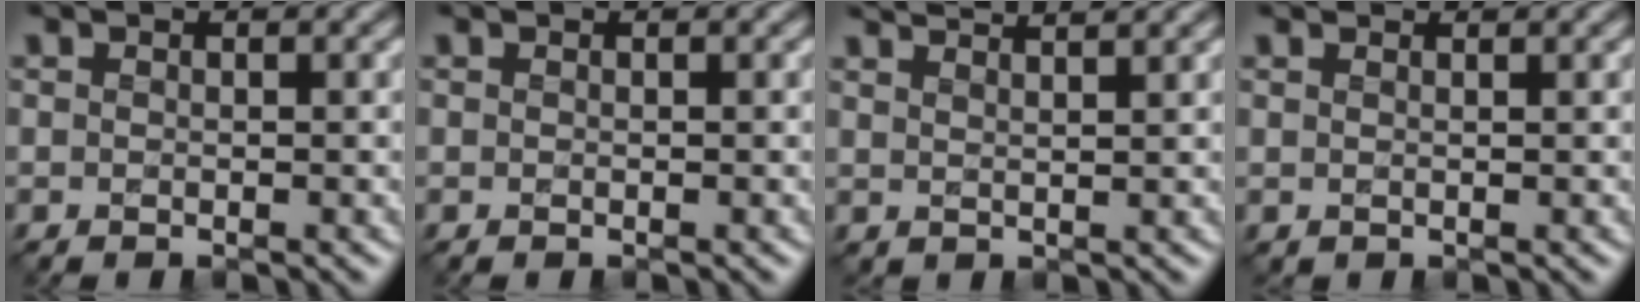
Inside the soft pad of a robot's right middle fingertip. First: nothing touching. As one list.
[{"total": 0.0}, {"total": 4.6, "force": [4.2, 0.9, 1.7], "torque": [-0.001, 0.025, 0.034]}, {"total": 1.9, "force": [1.8, 0.4, 0.2], "torque": [0.000, -0.004, 0.011]}]